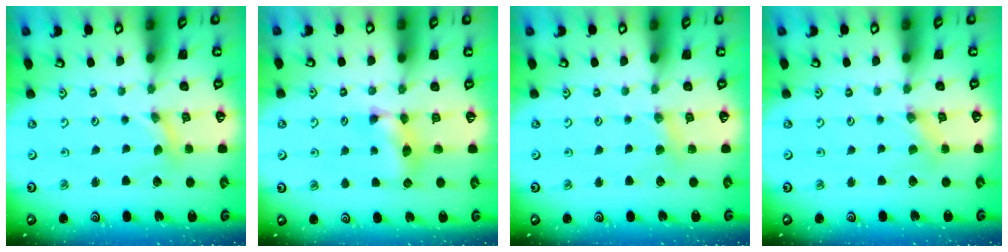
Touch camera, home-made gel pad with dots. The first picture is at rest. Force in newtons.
{"total": 8.9, "press": 8.9, "slide": 0.2}
{"total": 3.8, "press": 3.8, "slide": 0.5}
{"total": 1.3, "press": 1.3, "slide": 0.2}